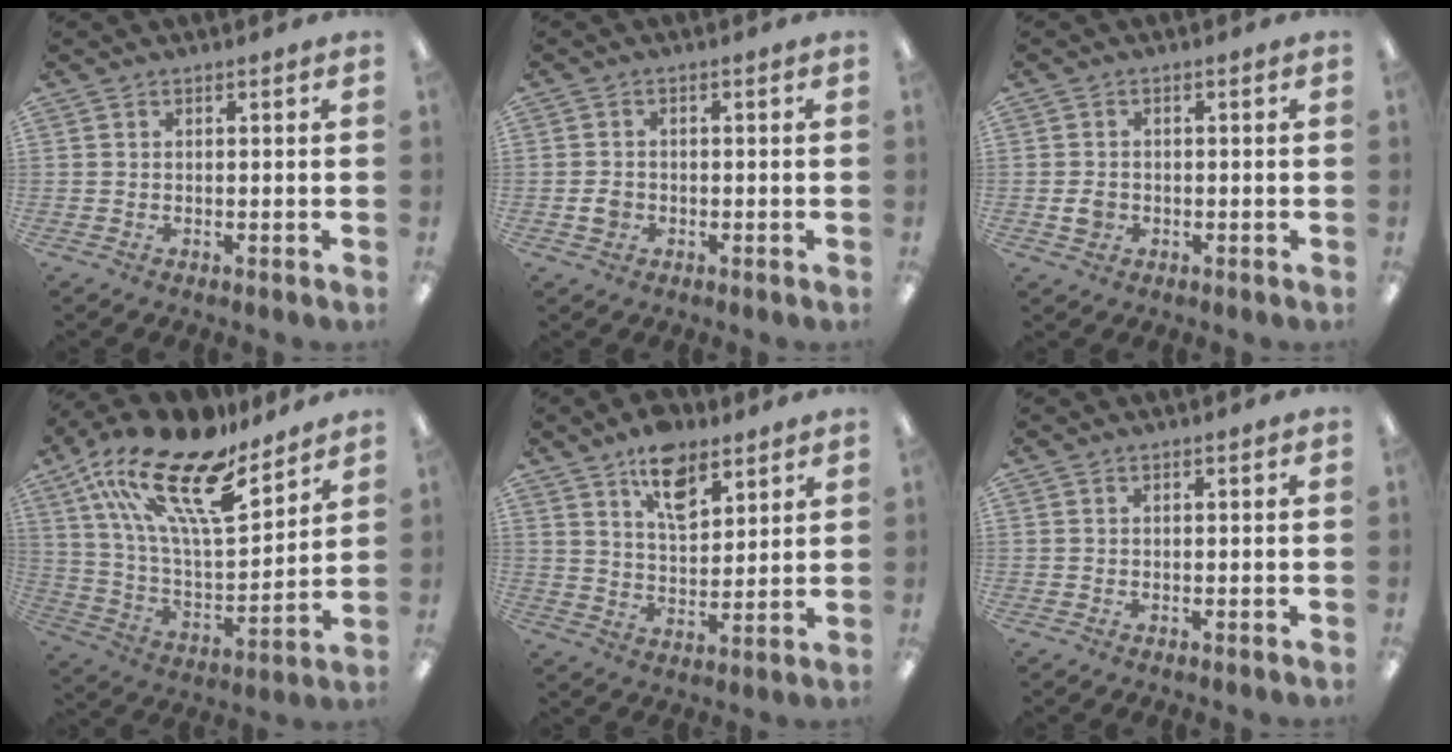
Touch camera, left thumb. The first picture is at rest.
{"total": 2.4, "force": [-0.6, 2.0, 1.1], "torque": [-0.019, 0.002, -0.012]}
{"total": 2.5, "force": [-0.5, 2.1, 1.2], "torque": [-0.013, 0.000, -0.011]}
{"total": 23.5, "force": [17.0, 7.3, 14.5], "torque": [-0.273, -0.104, 0.292]}
{"total": 10.9, "force": [7.4, 5.6, 5.6], "torque": [-0.081, -0.034, 0.131]}
{"total": 0.0}